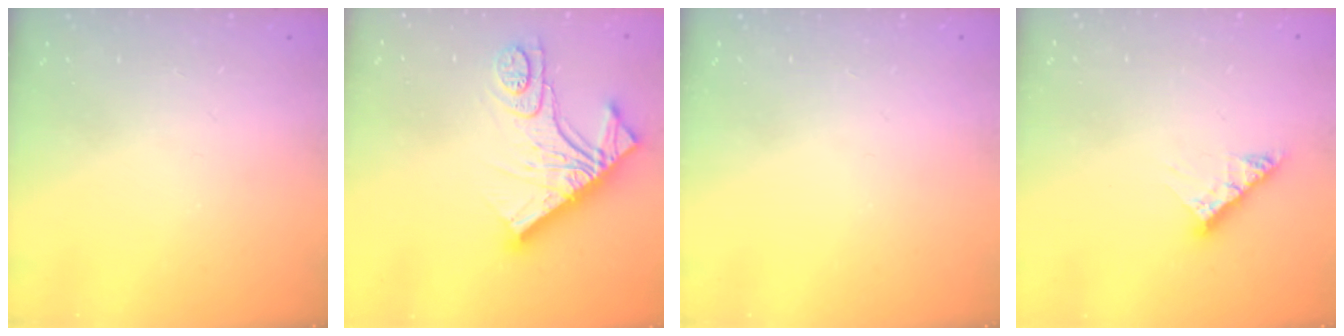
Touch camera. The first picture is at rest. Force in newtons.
{"total": 16.4, "press": 16.3, "slide": 1.6}
{"total": 0.0}
{"total": 7.6, "press": 7.6, "slide": 0.7}